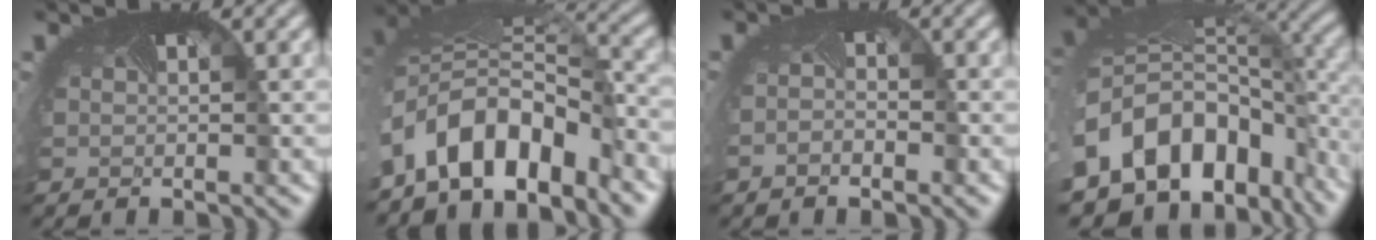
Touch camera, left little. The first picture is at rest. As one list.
[{"total": 9.9, "force": [-5.2, 5.0, 6.7], "torque": [-0.121, -0.007, -0.095]}, {"total": 1.3, "force": [-1.0, 0.3, 0.6], "torque": [-0.014, -0.007, -0.015]}, {"total": 14.3, "force": [-6.3, 9.9, 8.1], "torque": [-0.176, -0.041, -0.083]}]